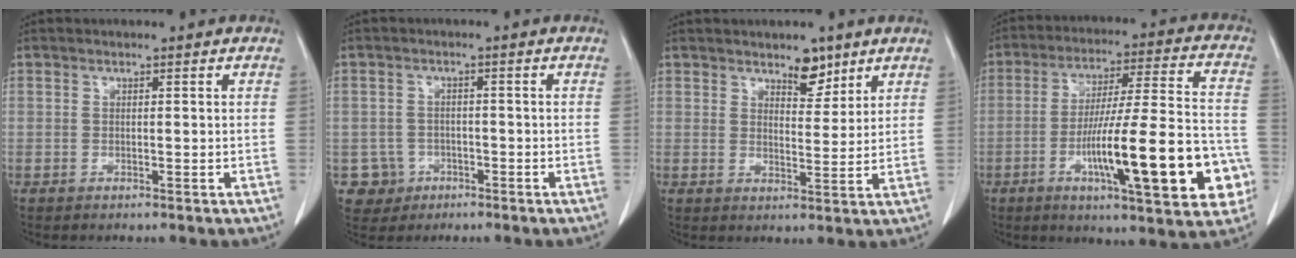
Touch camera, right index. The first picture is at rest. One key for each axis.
{"total": 4.3, "fx": -1.4, "fy": 4.0, "fz": -0.2, "tx": 0.013, "ty": 0.014, "tz": -0.020}
{"total": 4.3, "fx": 3.2, "fy": 1.9, "fz": 2.1, "tx": -0.025, "ty": -0.006, "tz": 0.051}
{"total": 21.2, "fx": -6.7, "fy": 2.9, "fz": 19.9, "tx": -0.280, "ty": 0.003, "tz": -0.096}